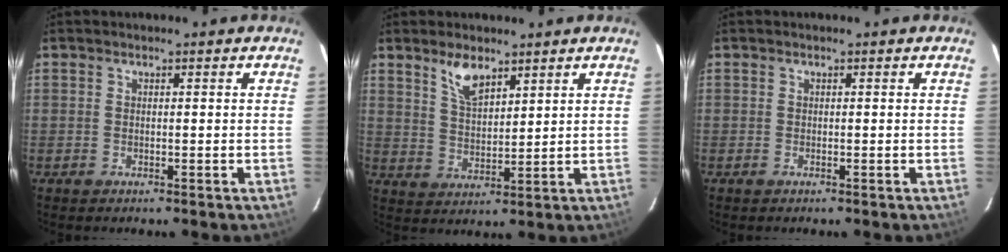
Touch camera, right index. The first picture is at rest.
{"total": 6.2, "force": [4.3, 2.5, 3.7], "torque": [-0.067, 0.002, 0.086]}
{"total": 0.0}